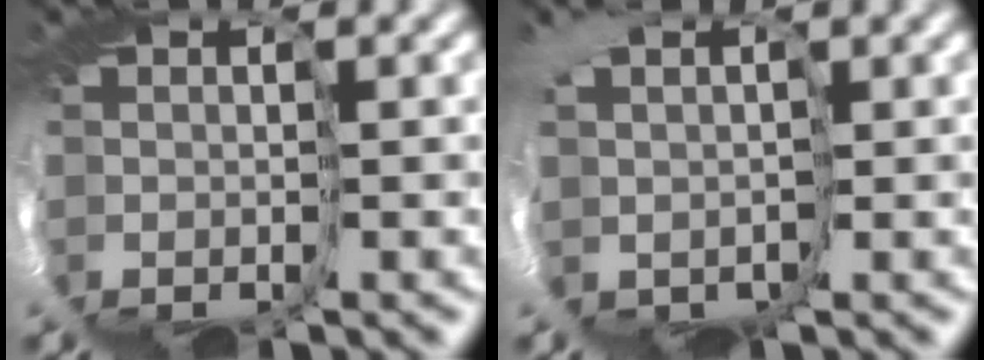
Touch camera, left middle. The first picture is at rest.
{"total": 4.0, "force": [1.1, 2.9, 2.5], "torque": [-0.060, -0.015, 0.008]}